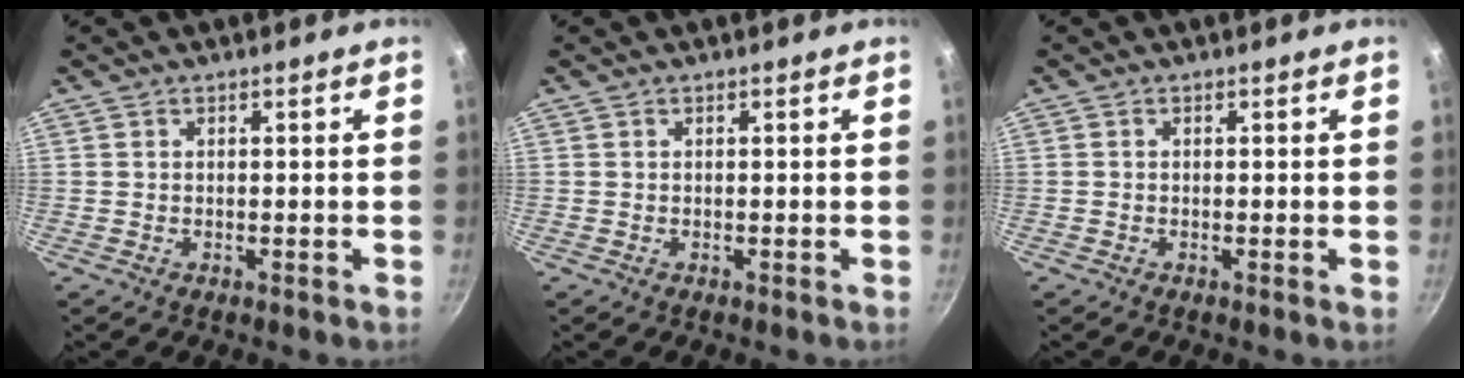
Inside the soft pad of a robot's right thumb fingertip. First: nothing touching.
{"total": 0.0}
{"total": 0.0}